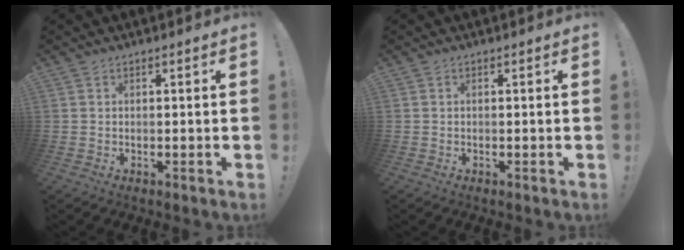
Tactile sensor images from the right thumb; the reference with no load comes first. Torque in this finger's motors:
{"motor_torque": [-0.31, 0.42, 0.29, -0.20, -0.09]}